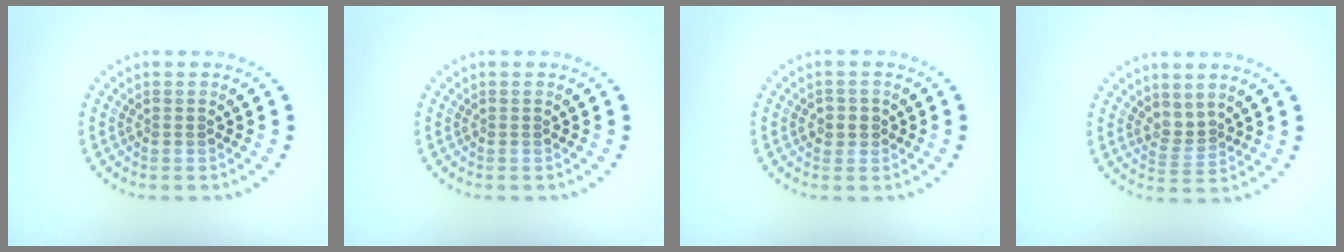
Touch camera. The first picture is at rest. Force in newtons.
{"total": 0.0}
{"total": 1.5, "press": 1.4, "slide": 0.6}
{"total": 1.8, "press": 1.1, "slide": 1.4}